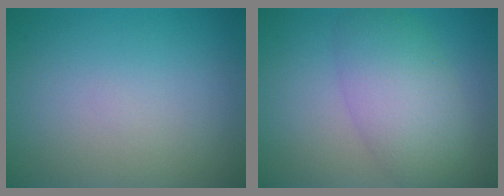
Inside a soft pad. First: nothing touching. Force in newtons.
{"total": 6.0, "press": 6.0, "slide": 0.4}